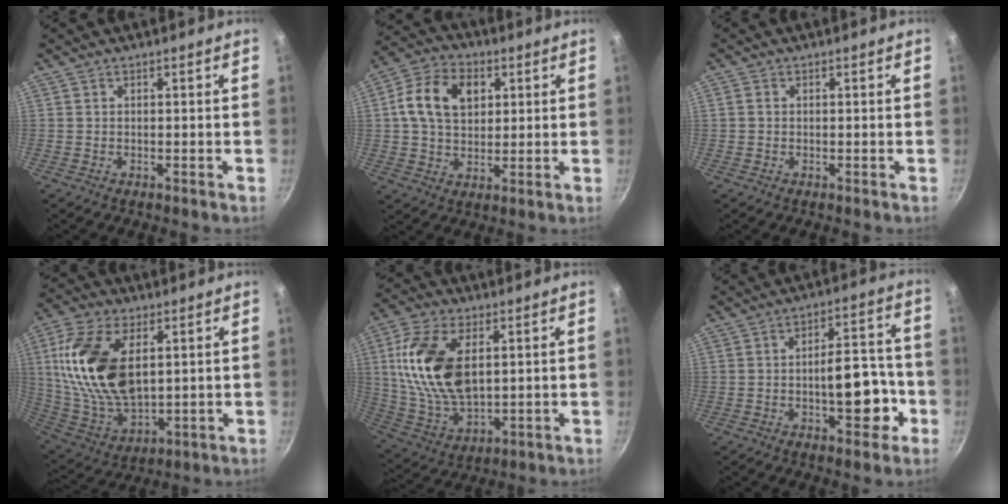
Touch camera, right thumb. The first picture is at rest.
{"total": 12.8, "force": [3.3, 9.0, 8.4], "torque": [-0.134, 0.006, 0.045]}
{"total": 1.0, "force": [0.0, 0.9, 0.5], "torque": [-0.009, 0.004, -0.002]}
{"total": 20.8, "force": [5.0, 11.7, 16.4], "torque": [-0.309, -0.019, 0.105]}
{"total": 18.3, "force": [4.0, 10.4, 14.5], "torque": [-0.270, -0.010, 0.084]}
{"total": 11.8, "force": [-3.4, 5.5, 9.9], "torque": [-0.099, 0.037, -0.045]}